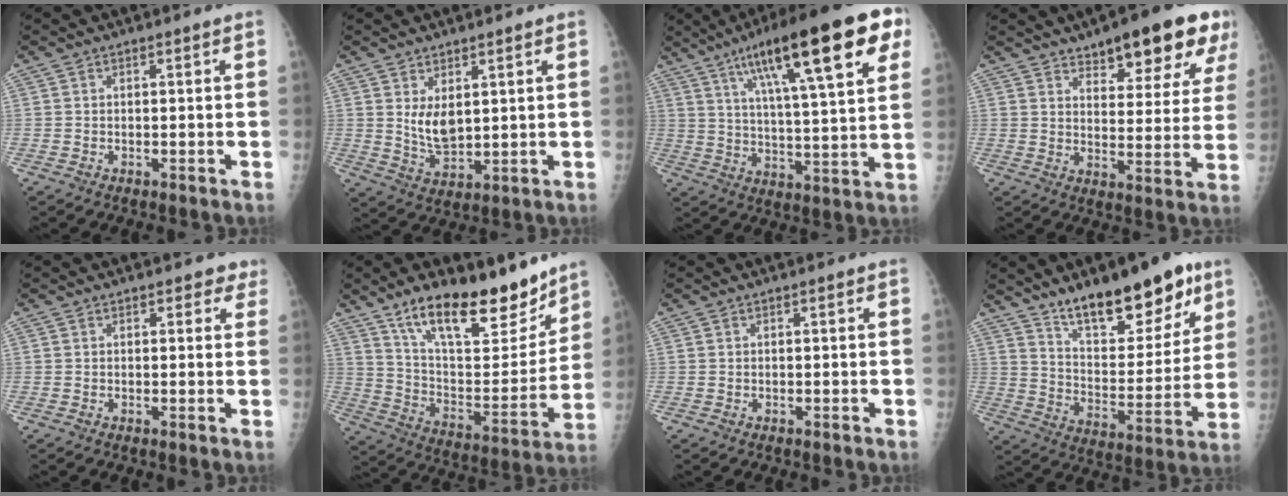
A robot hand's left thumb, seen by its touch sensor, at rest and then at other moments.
{"total": 6.1, "force": [2.1, 3.2, 4.7], "torque": [-0.073, -0.026, 0.050]}
{"total": 24.8, "force": [12.1, 5.6, 21.0], "torque": [-0.304, -0.005, 0.184]}
{"total": 17.2, "force": [11.0, 6.0, 11.8], "torque": [-0.122, -0.040, 0.150]}
{"total": 2.5, "force": [1.8, 1.5, 1.0], "torque": [0.019, -0.004, 0.013]}
{"total": 22.8, "force": [16.4, 8.3, 13.4], "torque": [-0.167, -0.084, 0.273]}
{"total": 0.0}
{"total": 20.2, "force": [13.6, 7.6, 12.8], "torque": [-0.143, -0.080, 0.223]}